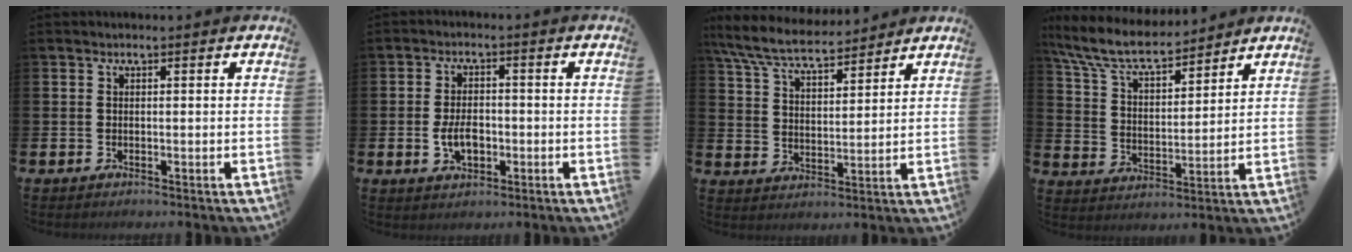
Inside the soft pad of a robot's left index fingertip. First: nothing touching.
{"total": 4.2, "force": [-0.7, 2.0, 3.6], "torque": [-0.071, 0.002, -0.014]}
{"total": 7.6, "force": [7.0, 1.3, 2.5], "torque": [-0.080, -0.034, 0.129]}
{"total": 8.2, "force": [7.4, 1.9, 3.0], "torque": [-0.095, -0.044, 0.133]}